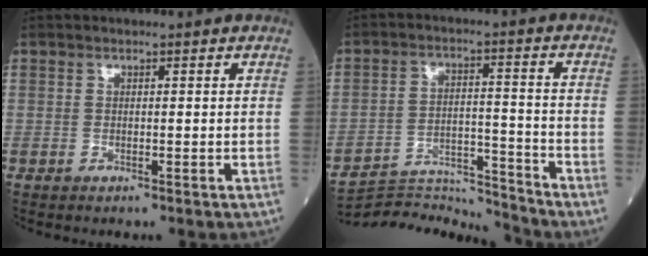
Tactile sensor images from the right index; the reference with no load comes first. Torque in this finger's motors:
{"motor_torque": [0.37, -0.65, 0.06, 0.01]}